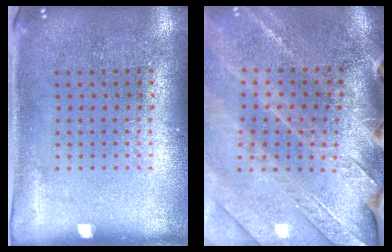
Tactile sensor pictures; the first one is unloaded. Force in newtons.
{"total": 2.8, "press": 2.8, "slide": 0.7}